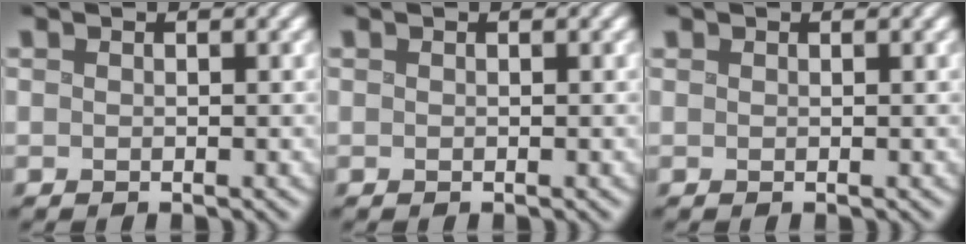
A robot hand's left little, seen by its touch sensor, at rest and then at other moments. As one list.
[{"total": 0.0}, {"total": 0.0}]